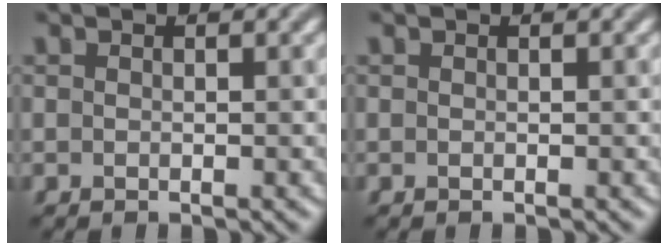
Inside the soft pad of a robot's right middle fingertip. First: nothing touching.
{"total": 0.0}